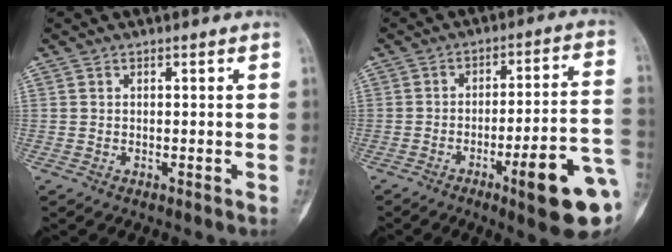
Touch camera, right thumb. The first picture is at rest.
{"total": 16.4, "force": [-6.2, 2.8, 14.9], "torque": [-0.168, 0.030, -0.078]}